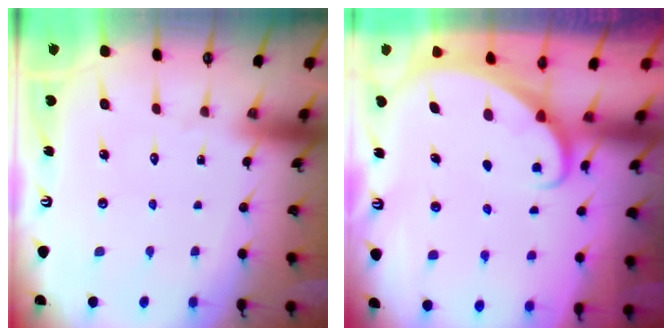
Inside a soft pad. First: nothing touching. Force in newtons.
{"total": 1.8, "press": 1.8, "slide": 0.0}